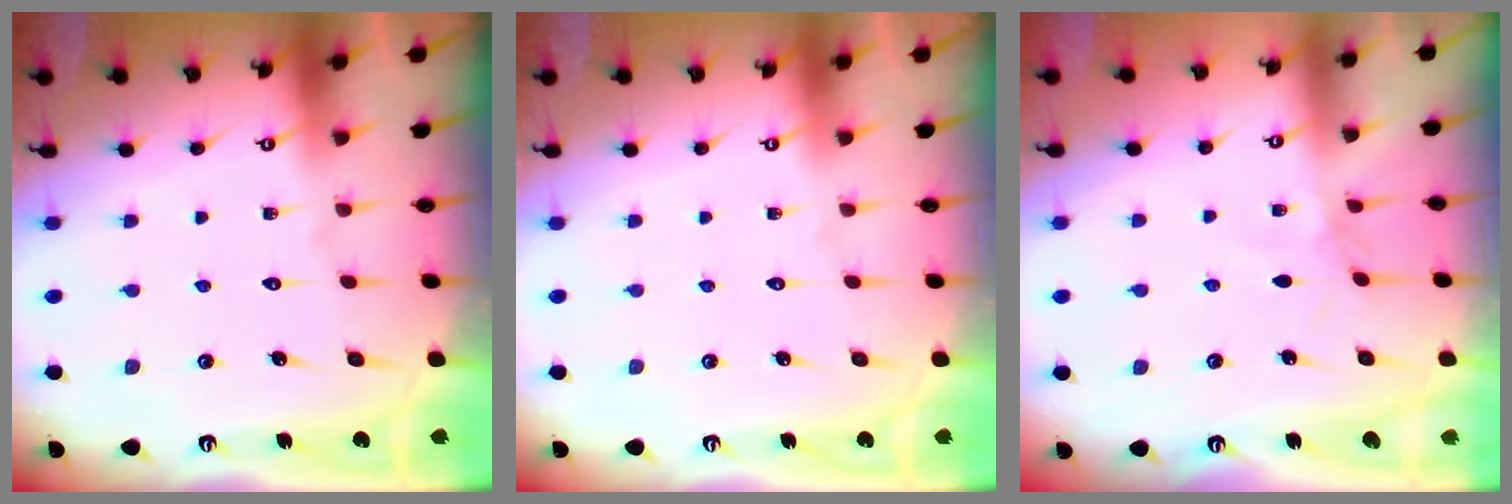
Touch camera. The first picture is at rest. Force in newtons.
{"total": 0.0}
{"total": 1.6, "press": 1.6, "slide": 0.3}